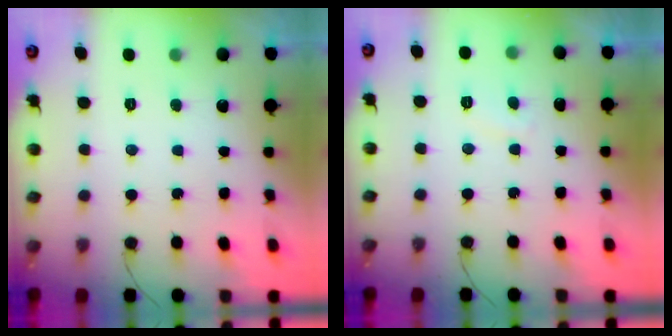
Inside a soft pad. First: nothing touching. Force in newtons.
{"total": 1.7, "press": 1.6, "slide": 0.6}